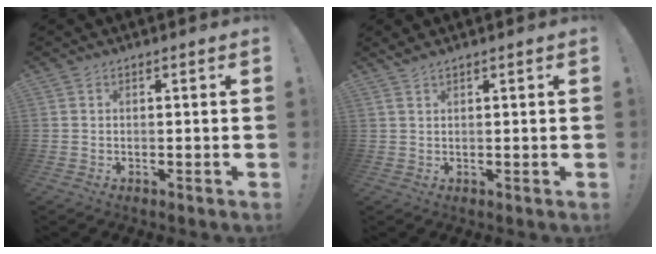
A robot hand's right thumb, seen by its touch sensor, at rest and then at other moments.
{"total": 1.4, "force": [1.2, 0.0, 0.8], "torque": [-0.024, 0.001, 0.024]}